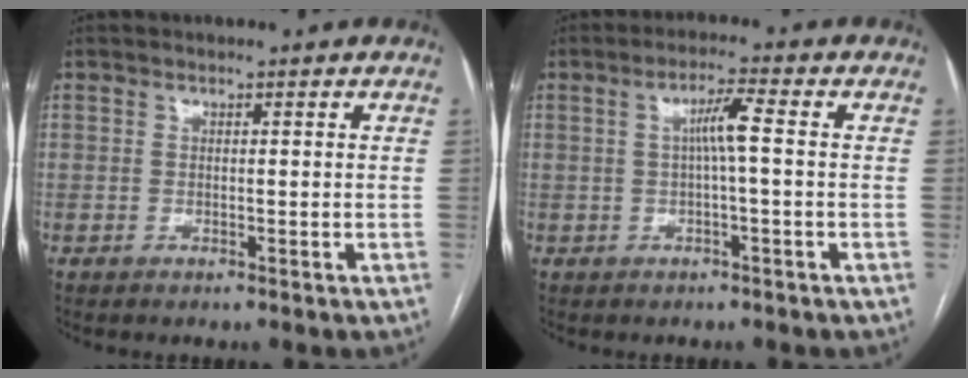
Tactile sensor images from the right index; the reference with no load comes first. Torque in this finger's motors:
{"motor_torque": [0.59, 0.00, 0.14, 0.09]}